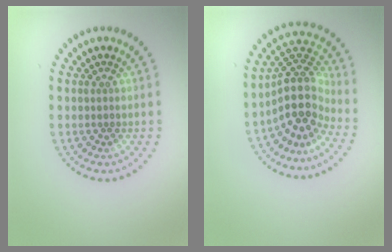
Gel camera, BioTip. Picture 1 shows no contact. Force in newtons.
{"total": 5.0, "press": 3.7, "slide": 3.3}